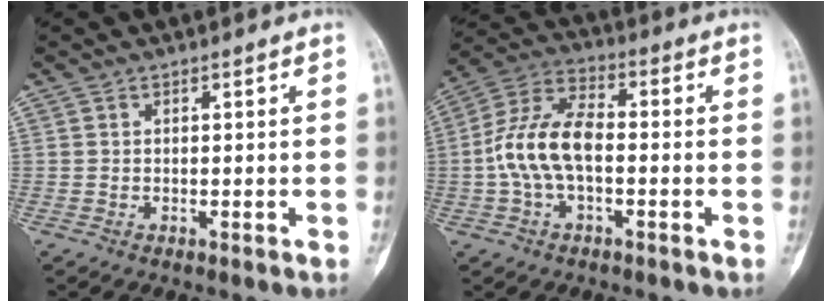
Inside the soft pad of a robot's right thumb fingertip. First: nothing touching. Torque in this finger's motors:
{"motor_torque": [0.20, 0.23, 0.96, -0.90, 0.10]}